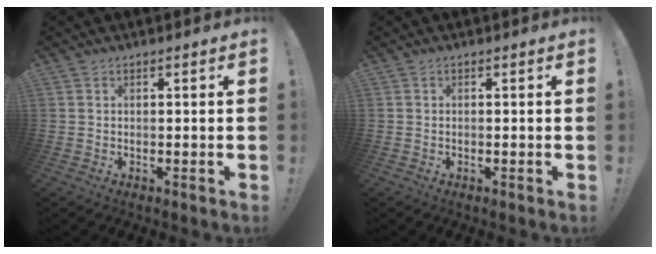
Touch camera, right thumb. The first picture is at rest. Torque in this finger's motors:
{"motor_torque": [-0.10, 0.05, 0.08, -0.19, 0.00]}